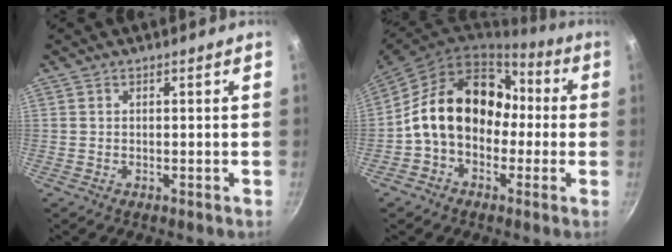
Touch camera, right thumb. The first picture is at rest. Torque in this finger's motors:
{"motor_torque": [2.55, 2.46, 0.86, -0.80, 0.47]}